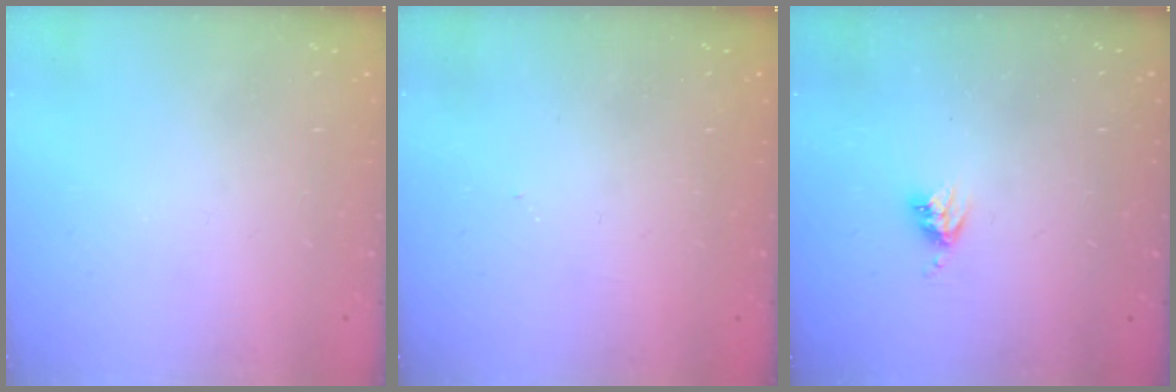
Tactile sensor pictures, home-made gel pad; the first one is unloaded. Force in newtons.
{"total": 3.3, "press": 3.3, "slide": 0.4}
{"total": 5.2, "press": 5.2, "slide": 0.6}